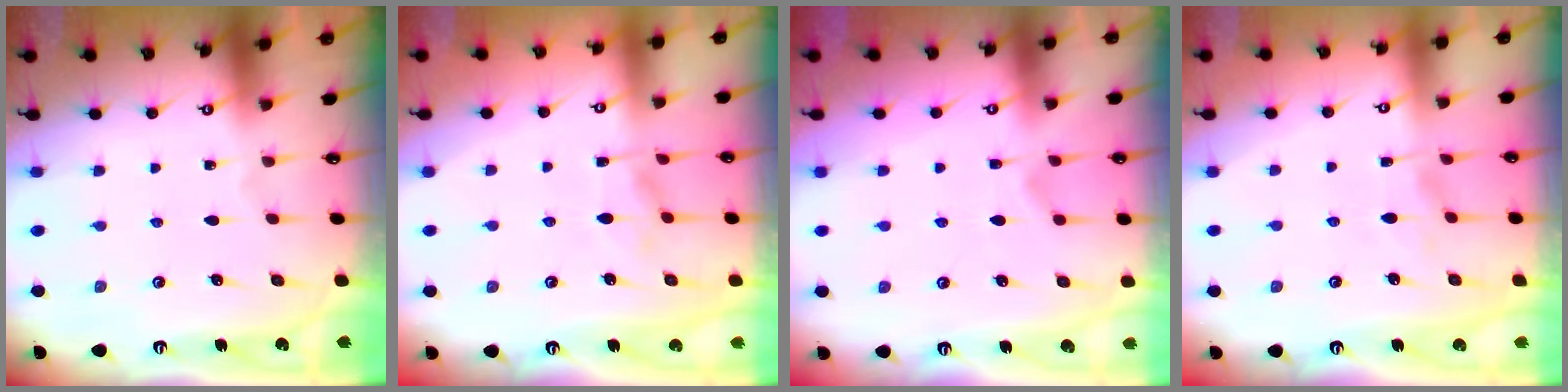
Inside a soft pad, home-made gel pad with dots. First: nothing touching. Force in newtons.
{"total": 3.2, "press": 2.9, "slide": 1.2}
{"total": 1.9, "press": 1.3, "slide": 1.3}
{"total": 4.4, "press": 4.3, "slide": 1.0}